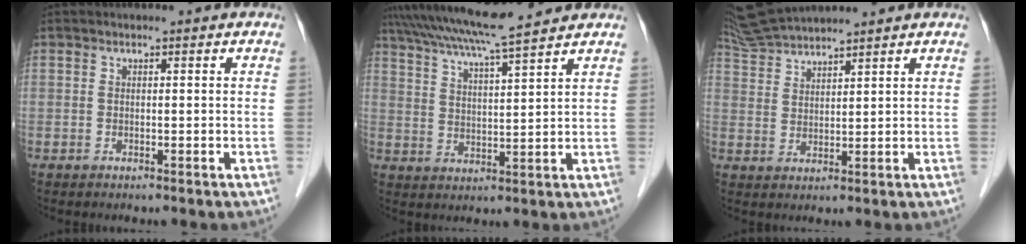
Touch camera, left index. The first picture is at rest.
{"total": 11.2, "force": [9.9, -1.0, 5.2], "torque": [-0.097, 0.020, 0.161]}
{"total": 8.3, "force": [8.0, -0.7, 2.2], "torque": [-0.051, 0.027, 0.157]}